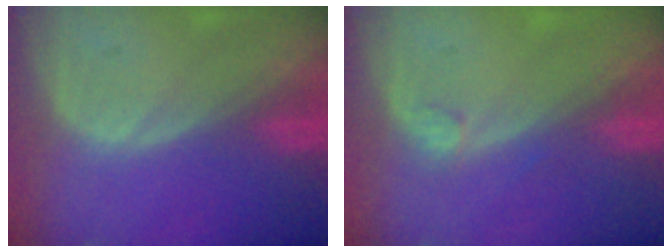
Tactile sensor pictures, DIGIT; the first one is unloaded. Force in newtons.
{"total": 1.3, "press": 1.1, "slide": 0.5}